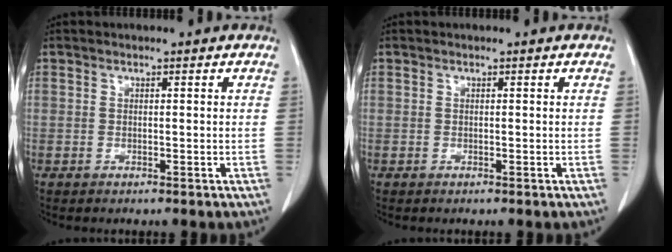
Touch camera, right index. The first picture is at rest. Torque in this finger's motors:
{"motor_torque": [0.00, 0.00, 0.00, 0.00]}